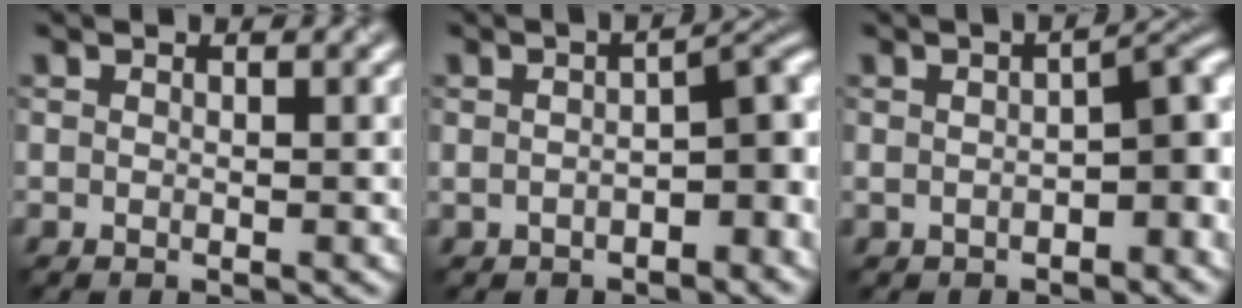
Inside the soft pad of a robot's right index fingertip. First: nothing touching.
{"total": 4.8, "force": [-1.3, 1.9, 4.2], "torque": [-0.048, 0.009, -0.025]}
{"total": 5.0, "force": [-0.8, 2.0, 4.5], "torque": [-0.050, 0.009, -0.015]}